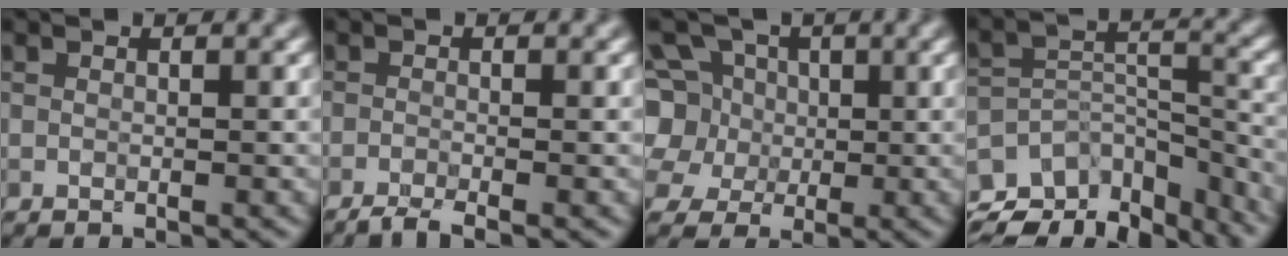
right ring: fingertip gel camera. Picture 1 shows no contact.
{"total": 2.4, "force": [-1.9, 0.4, 1.4], "torque": [-0.029, -0.004, -0.043]}
{"total": 10.0, "force": [2.7, 8.5, 4.5], "torque": [-0.108, 0.034, 0.009]}
{"total": 10.0, "force": [-7.6, 4.8, 4.4], "torque": [-0.094, 0.007, -0.104]}